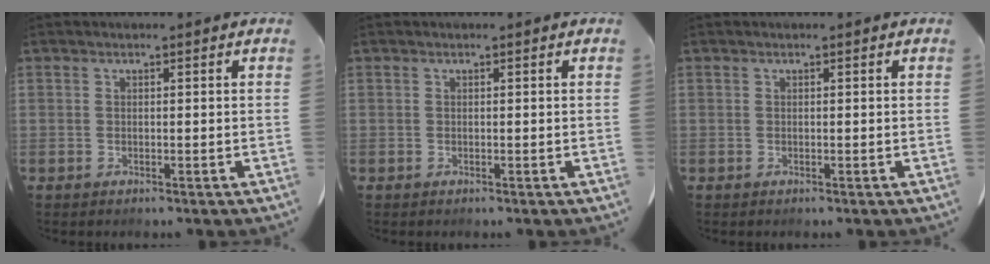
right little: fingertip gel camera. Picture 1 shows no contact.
{"total": 0.0}
{"total": 0.0}